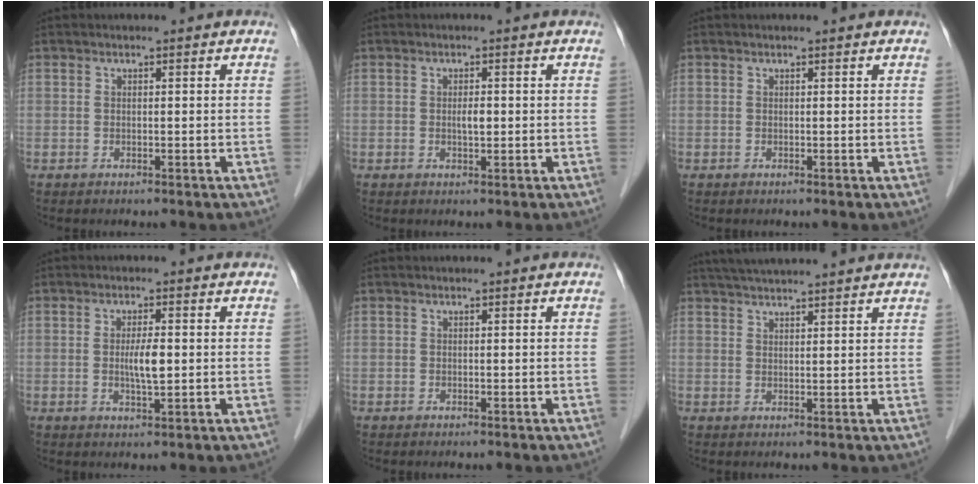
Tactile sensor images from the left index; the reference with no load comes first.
{"total": 1.6, "force": [0.0, 0.5, 1.5], "torque": [-0.027, 0.001, 0.000]}
{"total": 0.0}
{"total": 3.6, "force": [-0.1, 0.6, 3.6], "torque": [-0.068, -0.004, 0.000]}
{"total": 0.0}
{"total": 11.1, "force": [10.1, 0.0, 4.8], "torque": [-0.081, 0.034, 0.135]}